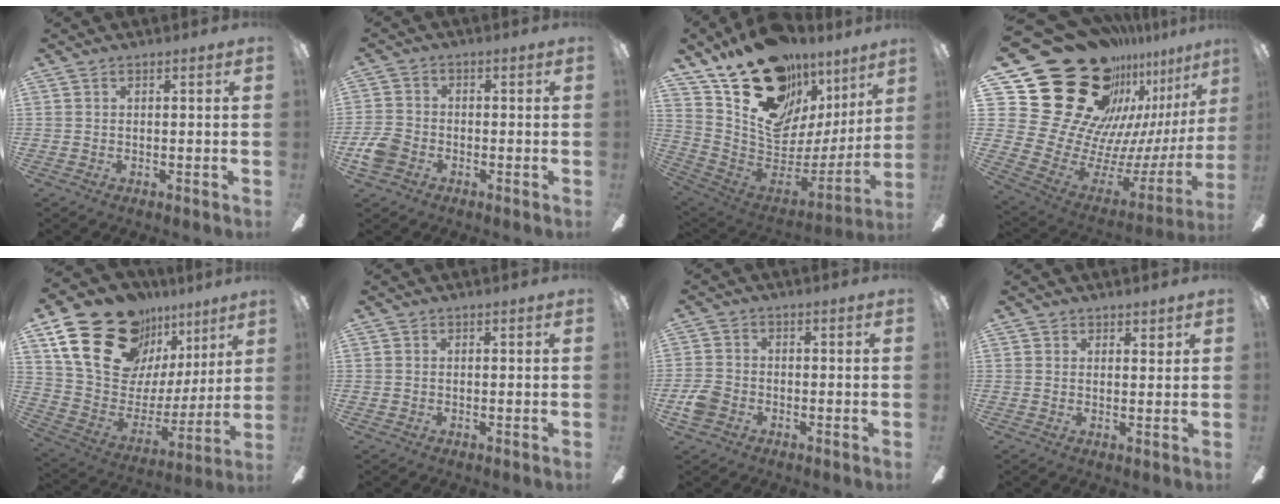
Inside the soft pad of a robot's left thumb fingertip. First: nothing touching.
{"total": 6.0, "force": [-2.8, 4.5, 2.9], "torque": [-0.061, 0.021, -0.051]}
{"total": 23.0, "force": [15.3, 13.0, 11.2], "torque": [-0.170, -0.106, 0.294]}
{"total": 34.7, "force": [19.7, 21.3, 19.0], "torque": [-0.287, -0.190, 0.429]}
{"total": 25.3, "force": [16.1, 15.0, 12.5], "torque": [-0.221, -0.090, 0.310]}
{"total": 0.6, "force": [0.1, 0.6, 0.0], "torque": [0.001, 0.005, 0.000]}
{"total": 5.2, "force": [-2.5, 3.9, 2.4], "torque": [-0.046, 0.019, -0.045]}
{"total": 2.2, "force": [1.8, 1.2, 0.3], "torque": [0.008, -0.008, 0.032]}